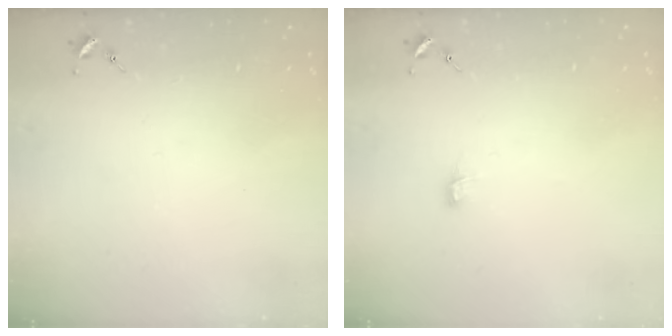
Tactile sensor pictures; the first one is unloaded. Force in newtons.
{"total": 3.9, "press": 3.9, "slide": 0.4}